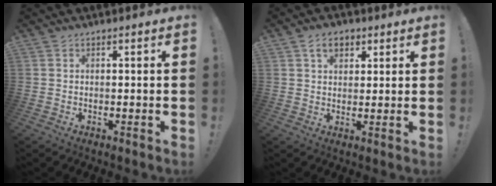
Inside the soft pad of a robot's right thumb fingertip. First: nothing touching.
{"total": 5.9, "force": [3.0, 4.0, 3.1], "torque": [-0.049, 0.002, 0.054]}